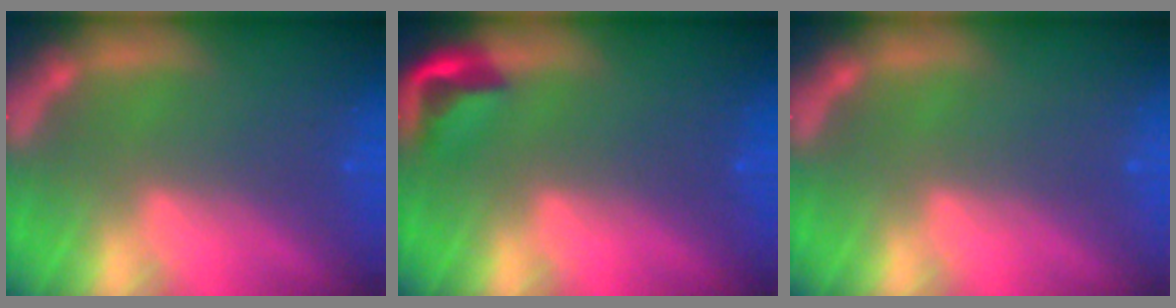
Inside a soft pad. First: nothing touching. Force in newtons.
{"total": 2.9}
{"total": 0.0}